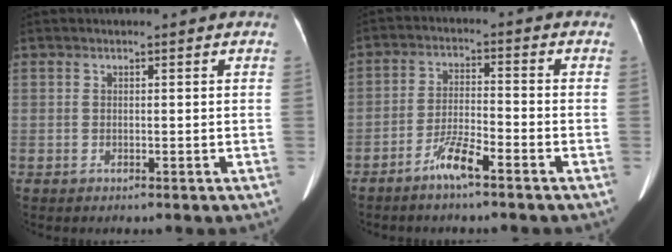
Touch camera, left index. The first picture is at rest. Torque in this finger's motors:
{"motor_torque": [-0.01, -0.01, 0.07, 0.01]}